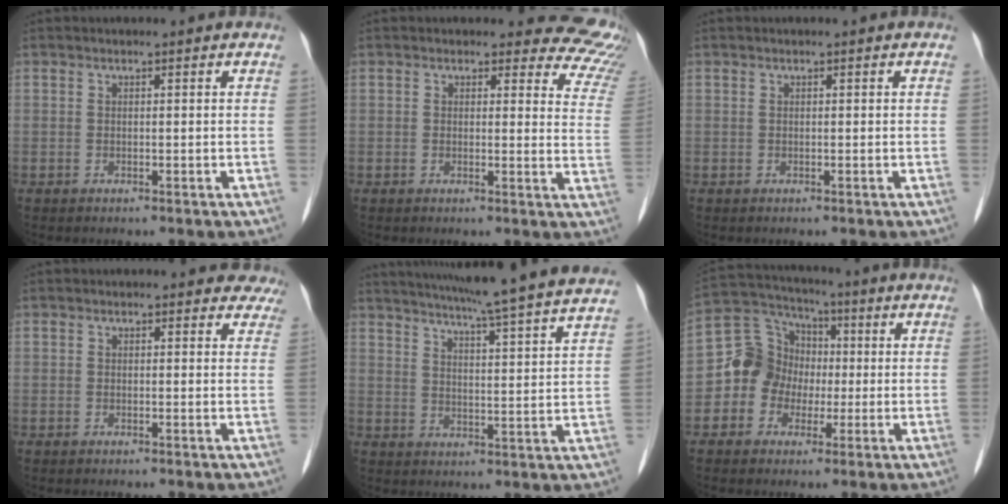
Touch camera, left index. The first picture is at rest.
{"total": 9.5, "force": [8.9, 3.3, 0.4], "torque": [0.045, -0.061, 0.047]}
{"total": 0.0}
{"total": 3.4, "force": [2.9, 1.8, -0.3], "torque": [0.025, -0.013, 0.002]}
{"total": 20.9, "force": [18.8, -1.5, 9.0], "torque": [-0.151, -0.036, 0.241]}
{"total": 8.9, "force": [-1.1, 8.3, 2.8], "torque": [-0.071, 0.042, -0.024]}